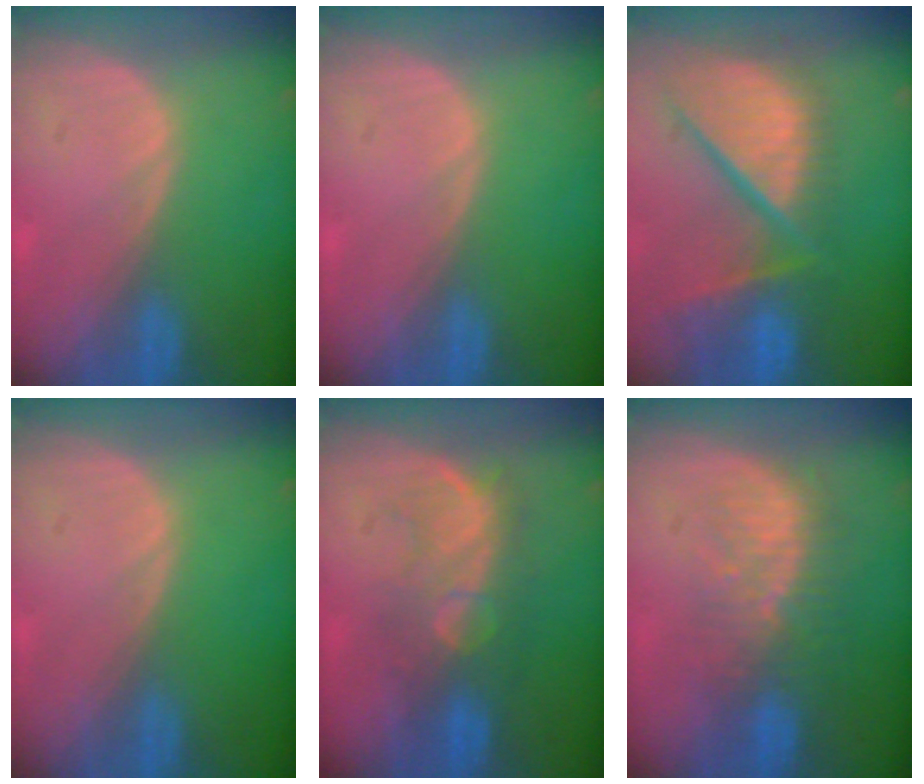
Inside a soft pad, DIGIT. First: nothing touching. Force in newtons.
{"total": 0.0}
{"total": 12.9, "press": 10.7, "slide": 7.2}
{"total": 0.0}
{"total": 7.9, "press": 7.8, "slide": 1.3}
{"total": 9.3, "press": 8.3, "slide": 4.2}